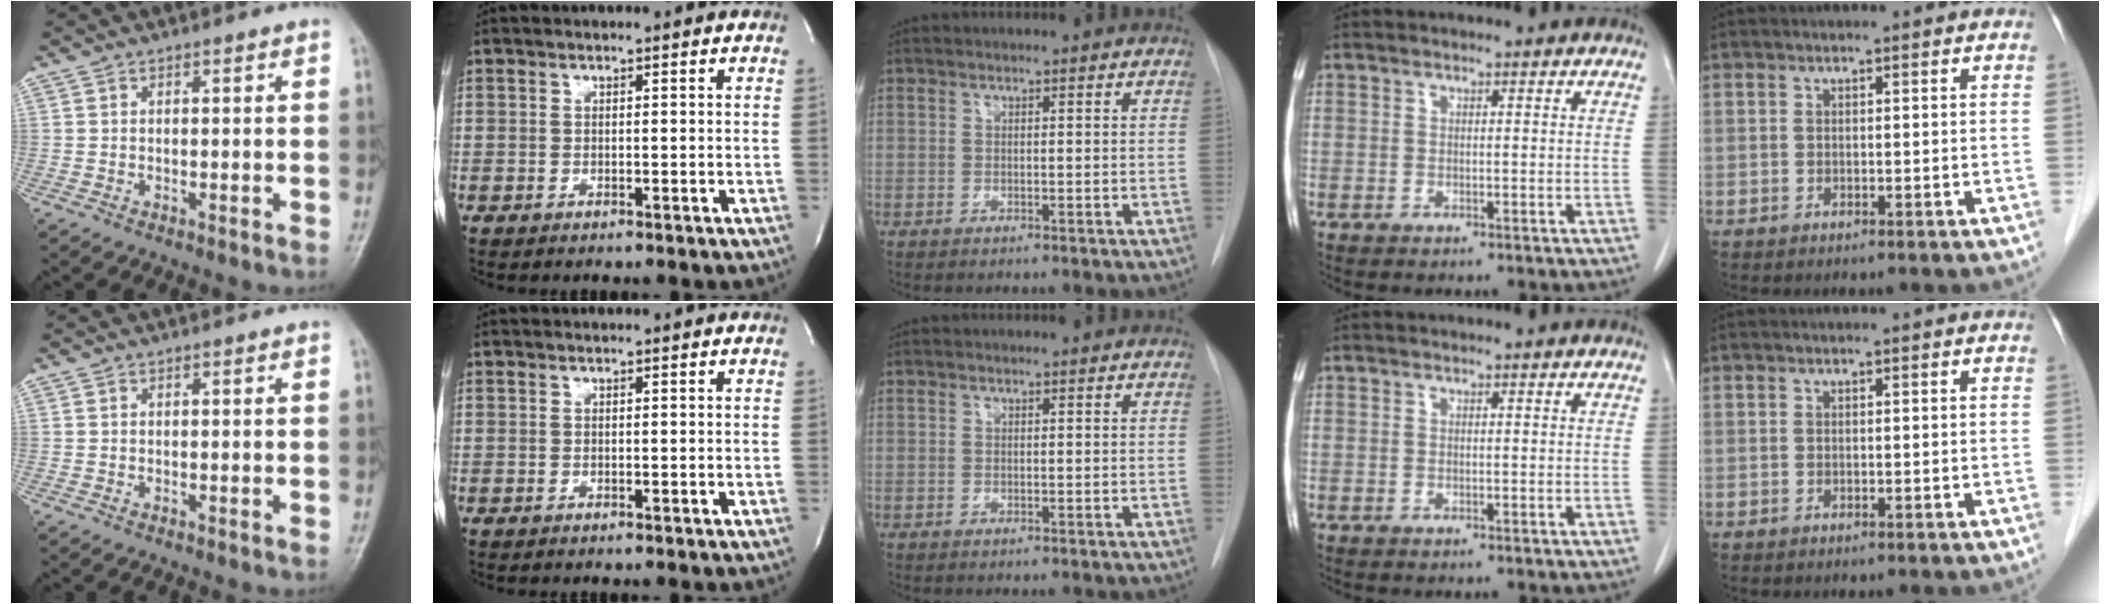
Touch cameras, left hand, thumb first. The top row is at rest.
{}